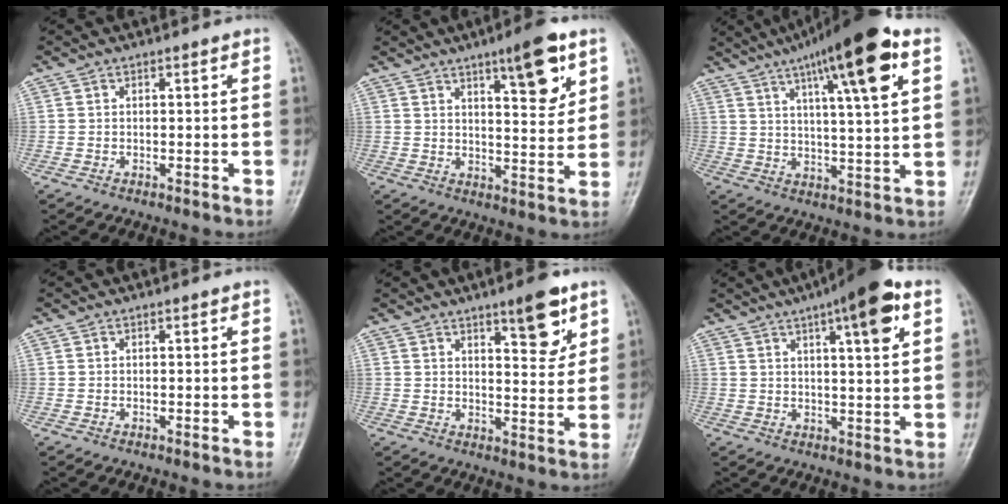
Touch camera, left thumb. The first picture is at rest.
{"total": 10.5, "force": [5.8, 2.9, 8.2], "torque": [-0.100, -0.033, 0.084]}
{"total": 18.0, "force": [8.9, 3.3, 15.3], "torque": [-0.226, -0.012, 0.135]}
{"total": 0.0}
{"total": 8.5, "force": [5.2, 2.6, 6.2], "torque": [-0.068, -0.034, 0.074]}
{"total": 11.7, "force": [5.6, 2.6, 9.9], "torque": [-0.134, -0.006, 0.075]}